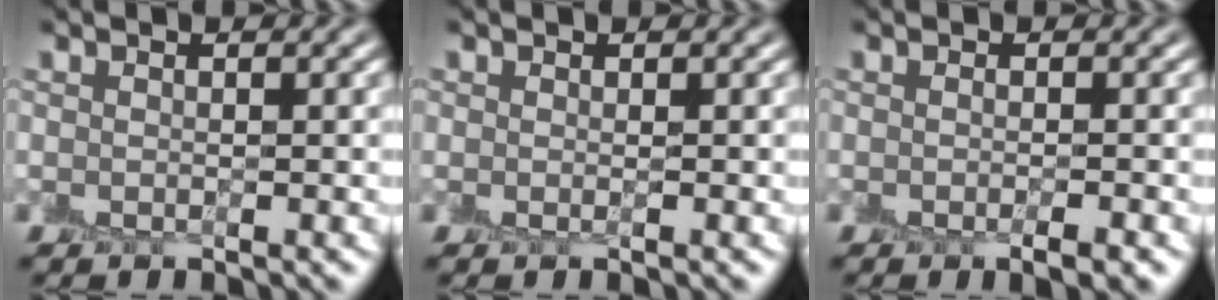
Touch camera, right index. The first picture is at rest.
{"total": 0.0}
{"total": 1.6, "force": [-0.9, 0.2, 1.3], "torque": [-0.018, -0.008, -0.014]}